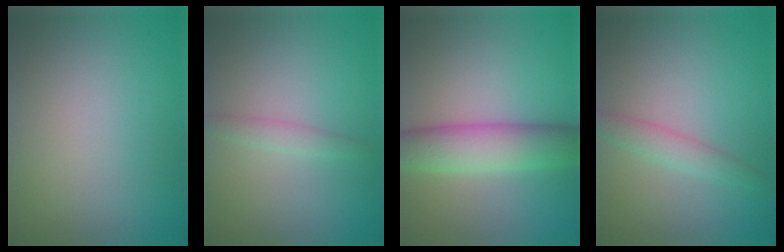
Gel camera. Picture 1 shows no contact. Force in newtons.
{"total": 1.4, "press": 1.4, "slide": 0.0}
{"total": 5.9, "press": 5.9, "slide": 0.1}
{"total": 2.2, "press": 2.2, "slide": 0.2}